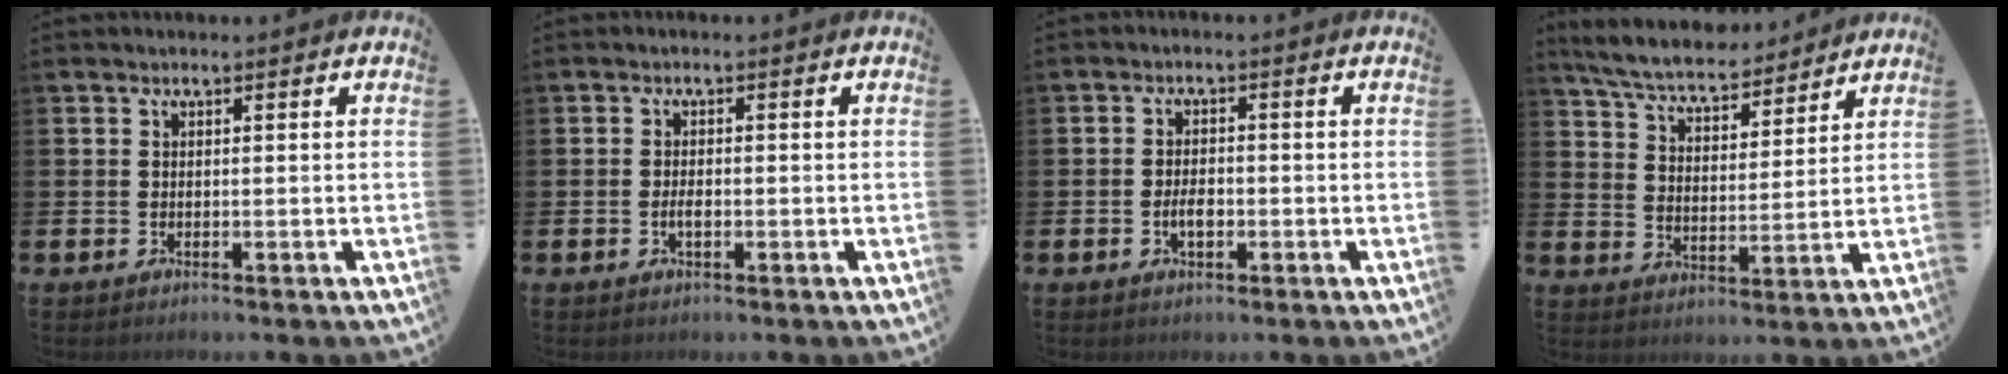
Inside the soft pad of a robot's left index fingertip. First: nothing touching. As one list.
[{"total": 1.5, "force": [-0.4, 0.7, 1.3], "torque": [-0.018, -0.002, -0.009]}, {"total": 2.6, "force": [-0.6, 1.4, 2.1], "torque": [-0.024, -0.002, -0.015]}, {"total": 6.5, "force": [6.2, 1.4, 1.5], "torque": [-0.056, -0.036, 0.107]}]